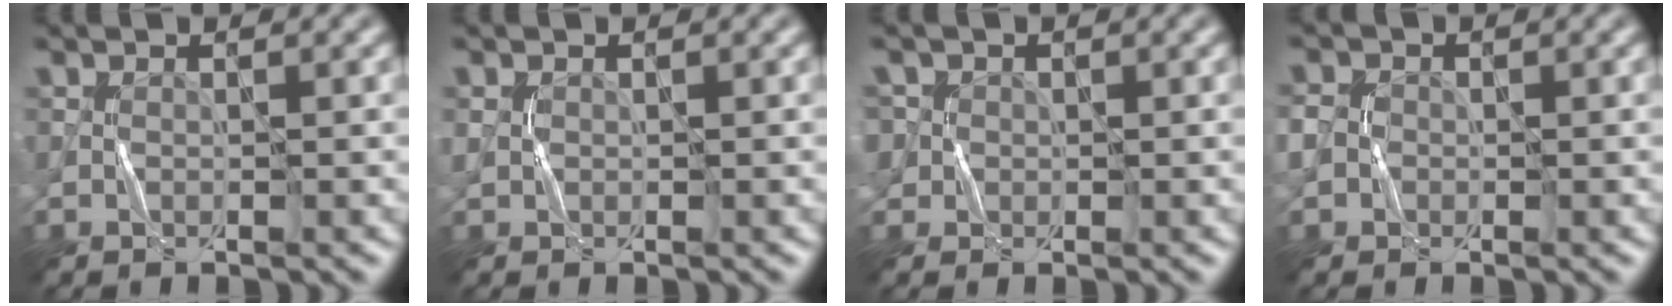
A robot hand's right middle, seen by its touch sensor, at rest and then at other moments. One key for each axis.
{"total": 0.7, "fx": 0.2, "fy": 0.6, "fz": 0.3, "tx": -0.005, "ty": 0.002, "tz": 0.003}
{"total": 2.7, "fx": 1.0, "fy": 2.4, "fz": 0.7, "tx": -0.009, "ty": 0.012, "tz": 0.011}
{"total": 3.0, "fx": -0.1, "fy": 2.7, "fz": 1.2, "tx": -0.019, "ty": 0.011, "tz": -0.014}